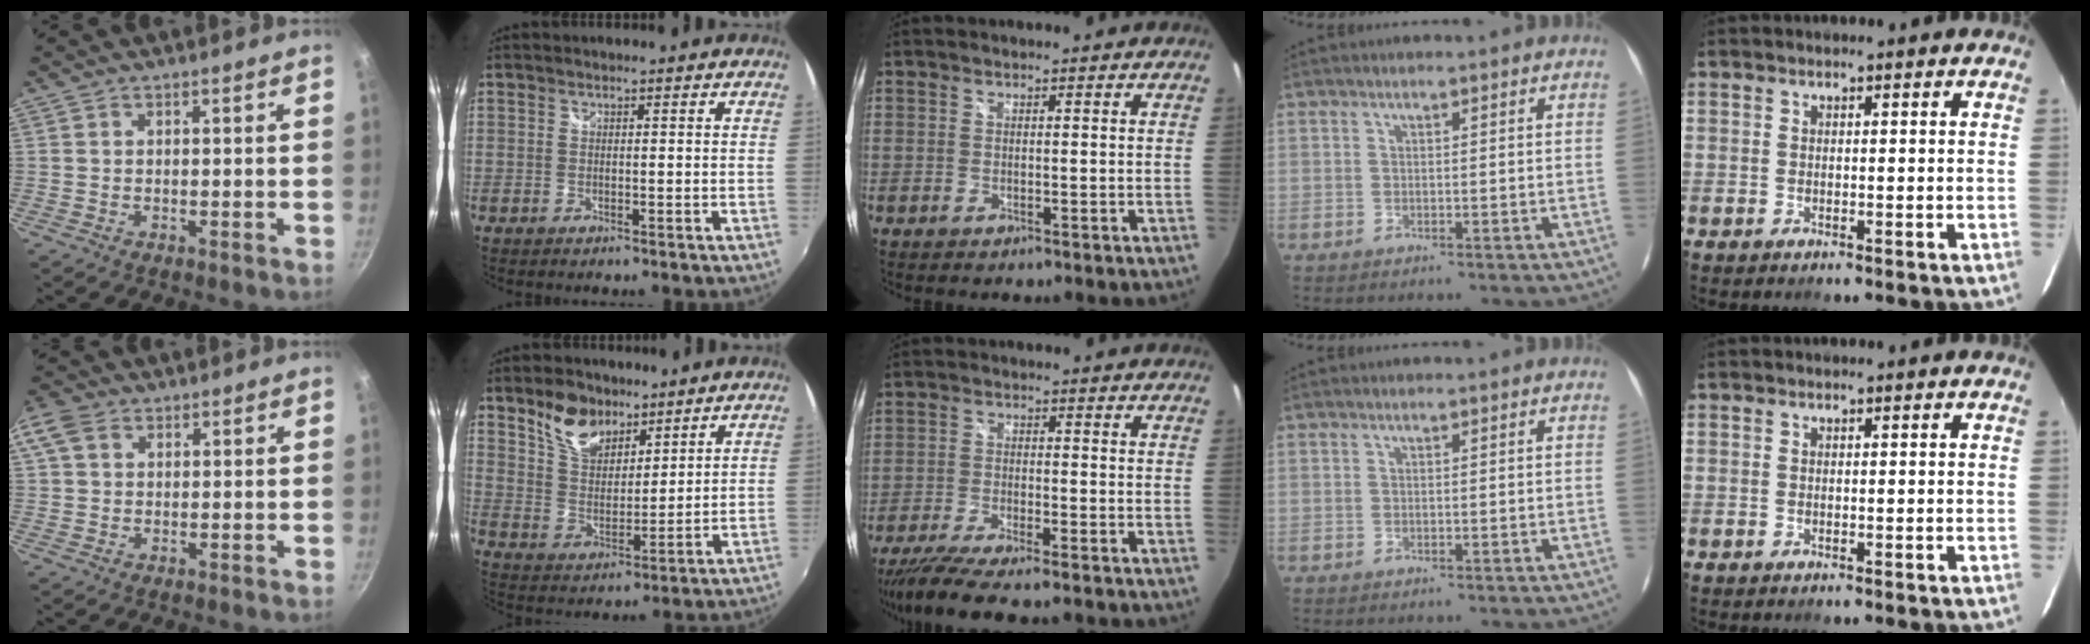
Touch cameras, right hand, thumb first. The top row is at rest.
{"thumb": {"total": 5.2, "force": [1.9, 3.8, 3.0], "torque": [-0.058, 0.009, 0.029]}, "index": {"total": 9.8, "force": [6.9, 5.4, 4.5], "torque": [-0.079, 0.010, 0.131]}, "middle": {"total": 10.1, "force": [-8.5, 0.9, 5.4], "torque": [-0.124, -0.036, -0.145]}}